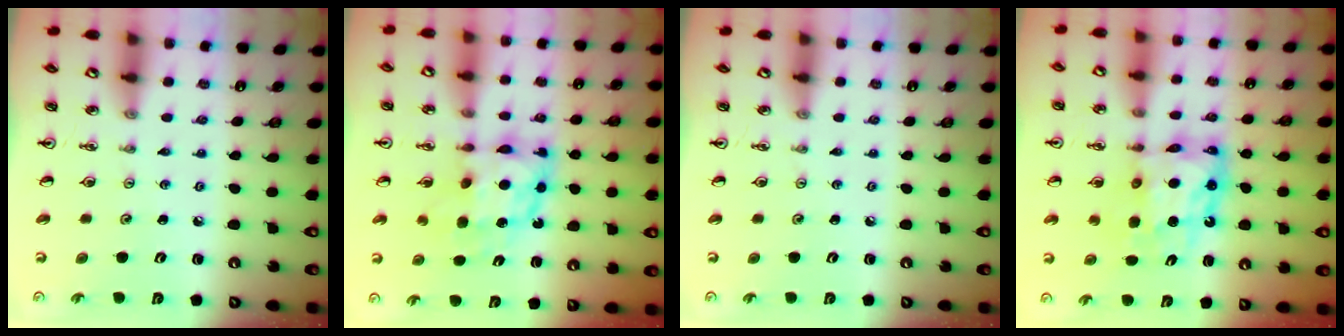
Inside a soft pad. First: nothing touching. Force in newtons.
{"total": 9.5, "press": 9.5, "slide": 0.8}
{"total": 0.0}
{"total": 11.3, "press": 11.2, "slide": 1.0}